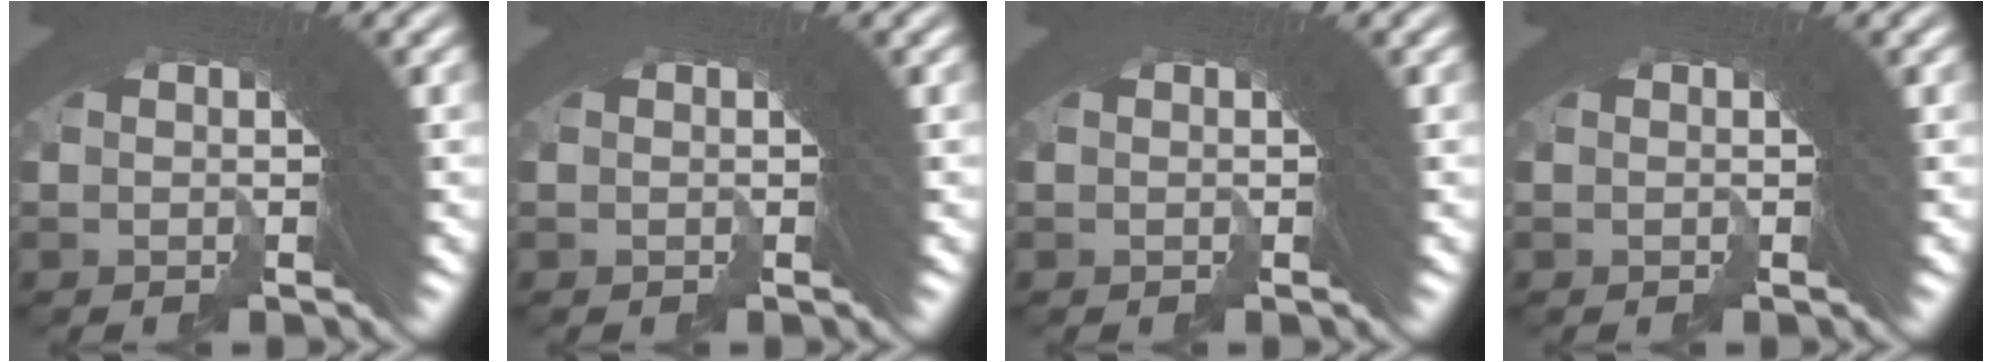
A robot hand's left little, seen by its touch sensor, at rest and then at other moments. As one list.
[{"total": 0.0}, {"total": 0.0}, {"total": 0.0}]